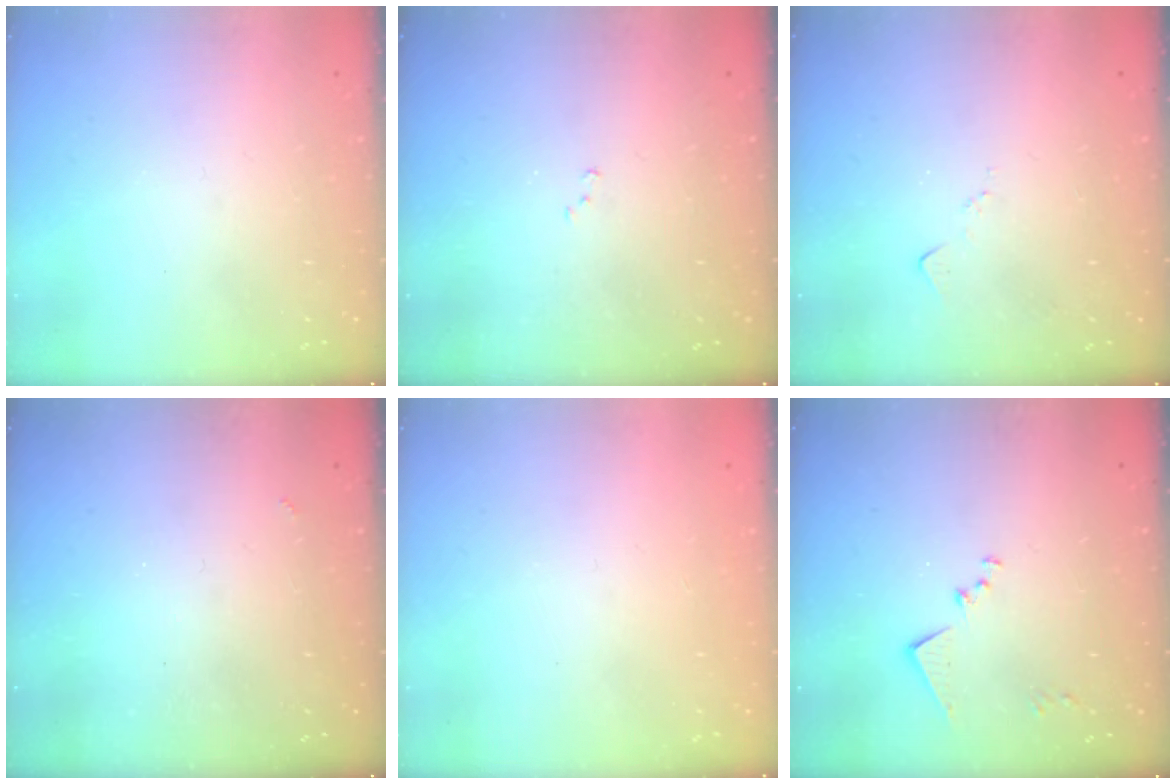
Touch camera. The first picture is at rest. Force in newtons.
{"total": 5.4, "press": 5.4, "slide": 0.9}
{"total": 6.0, "press": 5.9, "slide": 0.7}
{"total": 2.5, "press": 2.5, "slide": 0.5}
{"total": 0.9, "press": 0.9, "slide": 0.1}
{"total": 9.1, "press": 9.1, "slide": 0.6}